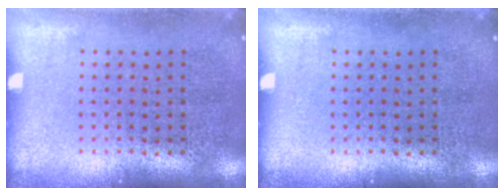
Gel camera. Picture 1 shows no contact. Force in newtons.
{"total": 0.0}